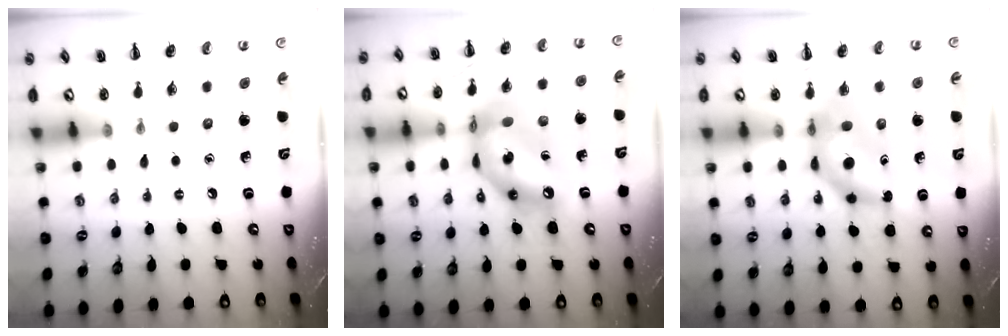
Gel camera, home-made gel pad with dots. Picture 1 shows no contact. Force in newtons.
{"total": 13.8, "press": 13.2, "slide": 4.2}
{"total": 6.6, "press": 6.5, "slide": 1.2}